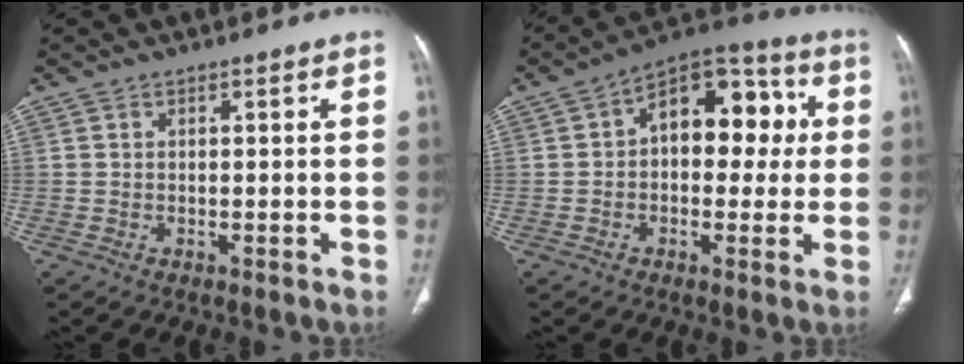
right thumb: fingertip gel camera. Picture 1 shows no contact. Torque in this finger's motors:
{"motor_torque": [1.49, 3.52, 0.68, -0.77, 0.03]}